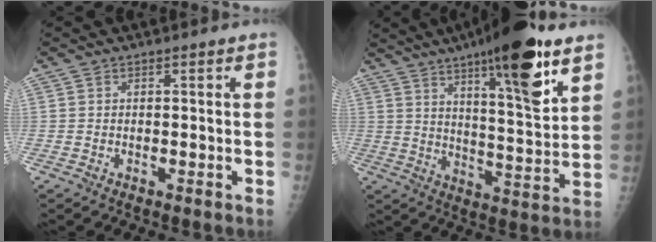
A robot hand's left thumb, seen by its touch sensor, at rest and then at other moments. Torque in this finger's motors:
{"motor_torque": [2.39, 1.01, 1.58, -1.18, 0.51]}